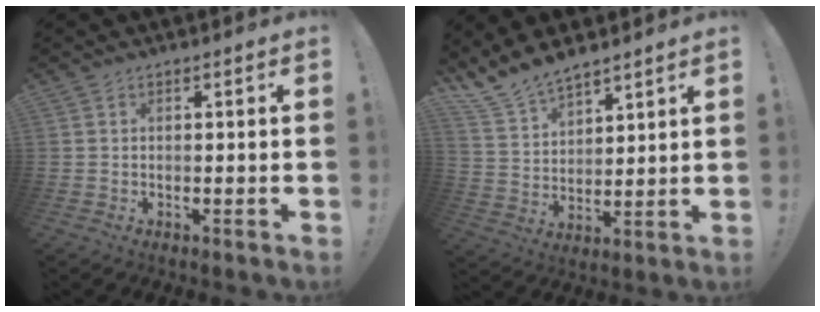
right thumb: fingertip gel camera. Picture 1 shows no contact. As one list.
[{"total": 10.3, "force": [9.3, 3.8, 2.3], "torque": [-0.063, -0.067, 0.182]}]